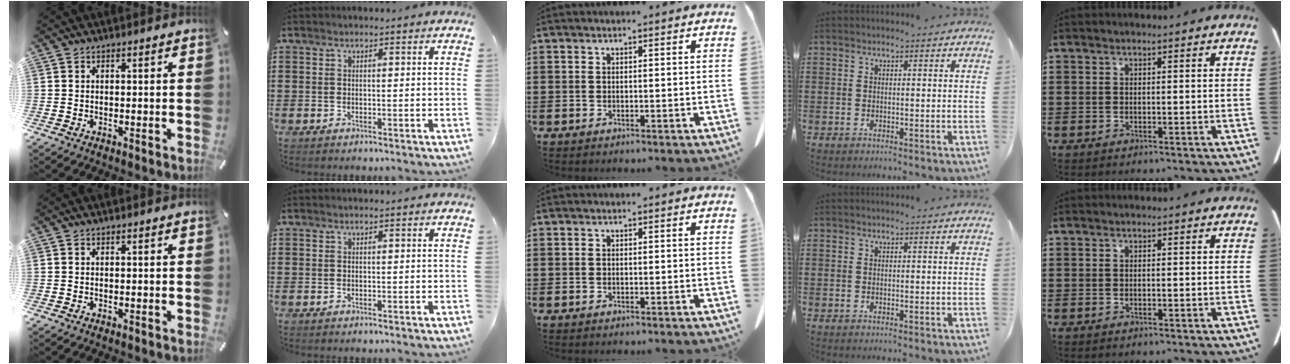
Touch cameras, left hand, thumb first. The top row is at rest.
{}